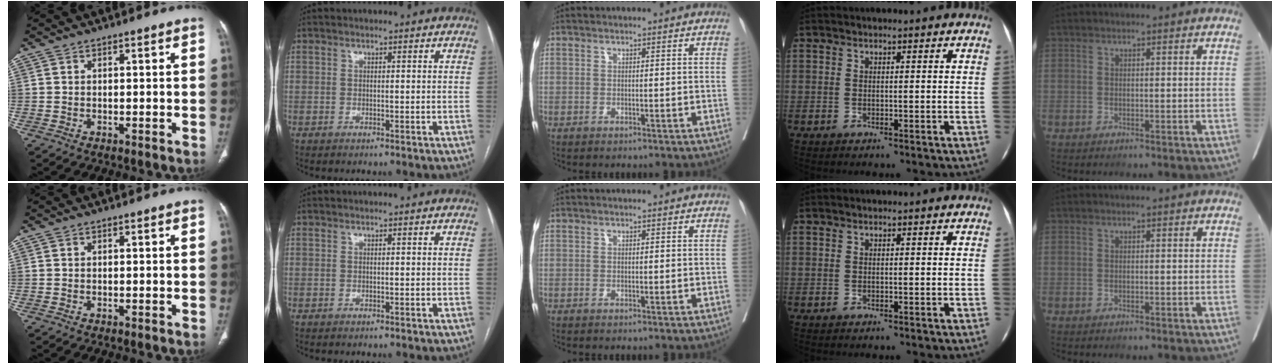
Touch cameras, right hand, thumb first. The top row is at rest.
{}